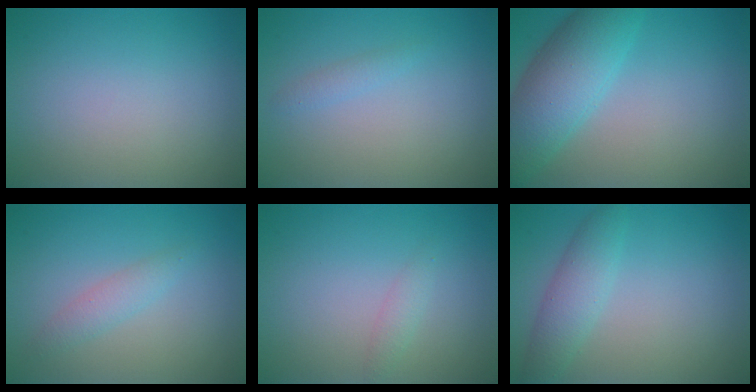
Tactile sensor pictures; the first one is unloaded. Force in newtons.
{"total": 0.9, "press": 0.9, "slide": 0.0}
{"total": 6.7, "press": 6.7, "slide": 0.3}
{"total": 1.6, "press": 1.6, "slide": 0.0}
{"total": 1.0, "press": 1.0, "slide": 0.0}
{"total": 2.9, "press": 2.9, "slide": 0.2}